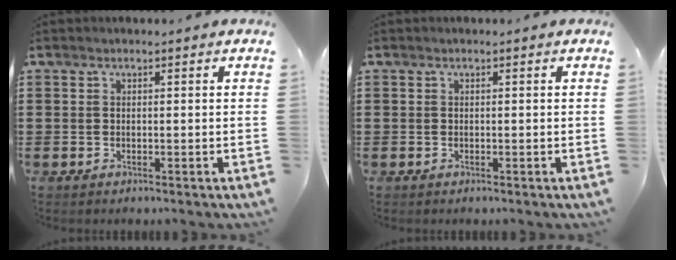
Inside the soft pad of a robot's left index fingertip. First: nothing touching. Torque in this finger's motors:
{"motor_torque": [0.00, 0.00, 0.00, 0.00]}